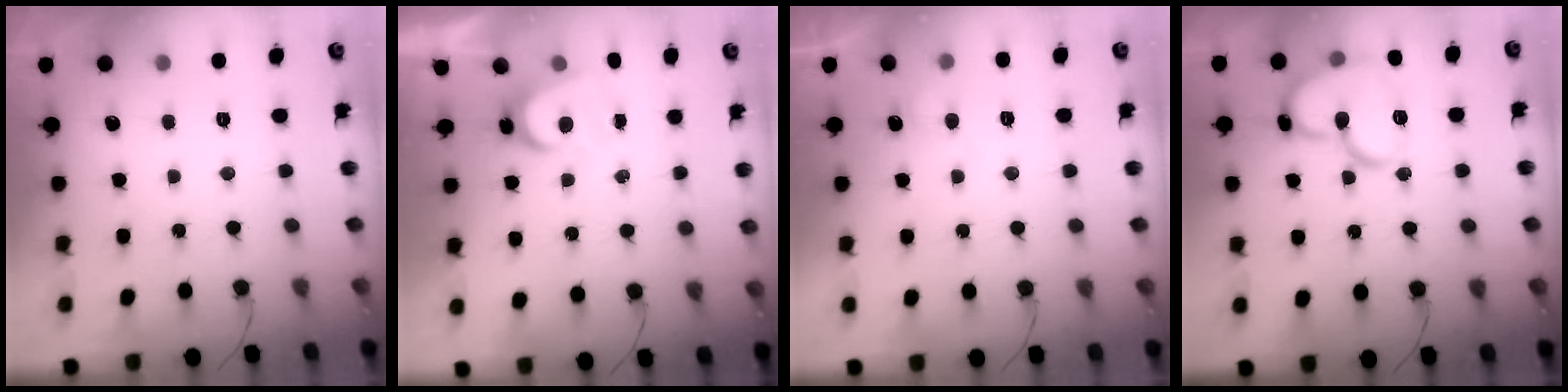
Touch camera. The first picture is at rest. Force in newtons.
{"total": 4.4, "press": 4.4, "slide": 0.6}
{"total": 3.5, "press": 3.5, "slide": 0.3}
{"total": 17.3, "press": 17.3, "slide": 1.5}